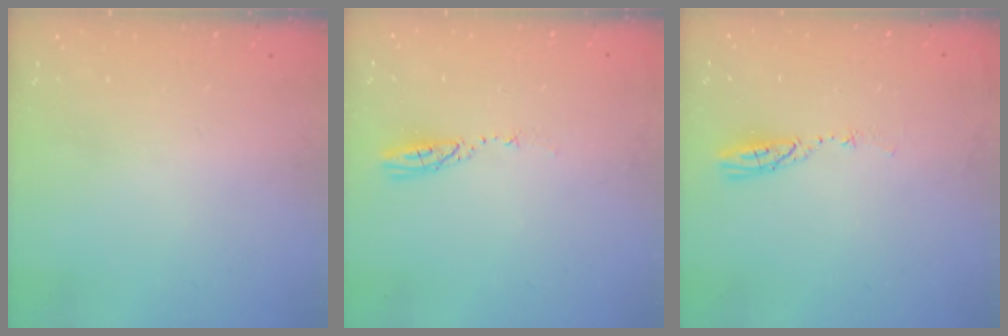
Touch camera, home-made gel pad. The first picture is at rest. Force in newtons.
{"total": 3.3, "press": 3.3, "slide": 0.2}
{"total": 3.8, "press": 3.8, "slide": 0.3}